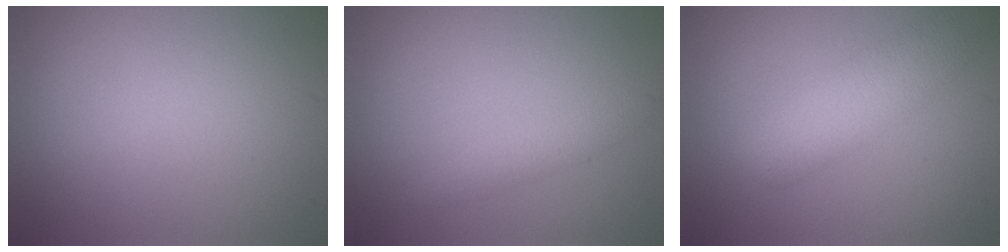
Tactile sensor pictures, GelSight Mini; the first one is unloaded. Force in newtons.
{"total": 1.5, "press": 1.5, "slide": 0.0}
{"total": 4.5, "press": 4.5, "slide": 0.2}